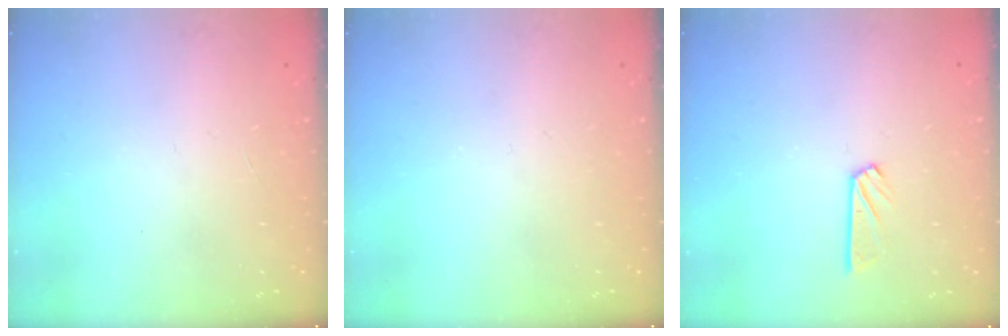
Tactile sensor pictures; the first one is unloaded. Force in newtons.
{"total": 0.0}
{"total": 6.4, "press": 6.4, "slide": 0.5}